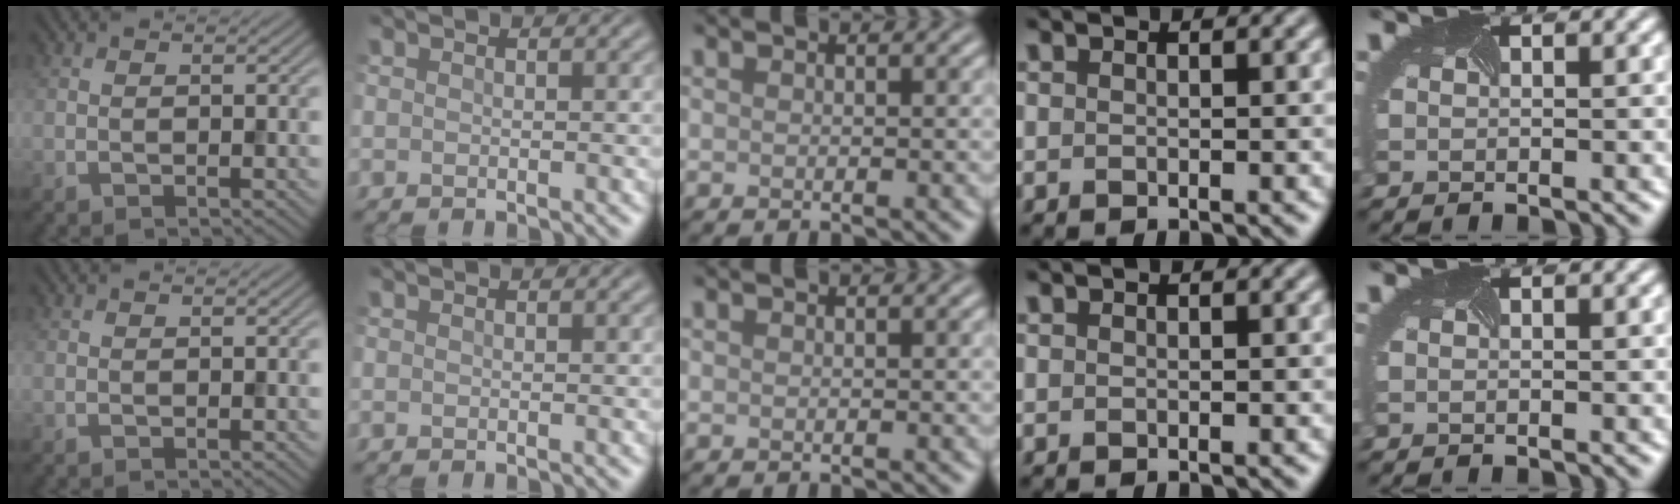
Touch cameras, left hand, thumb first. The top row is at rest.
{}